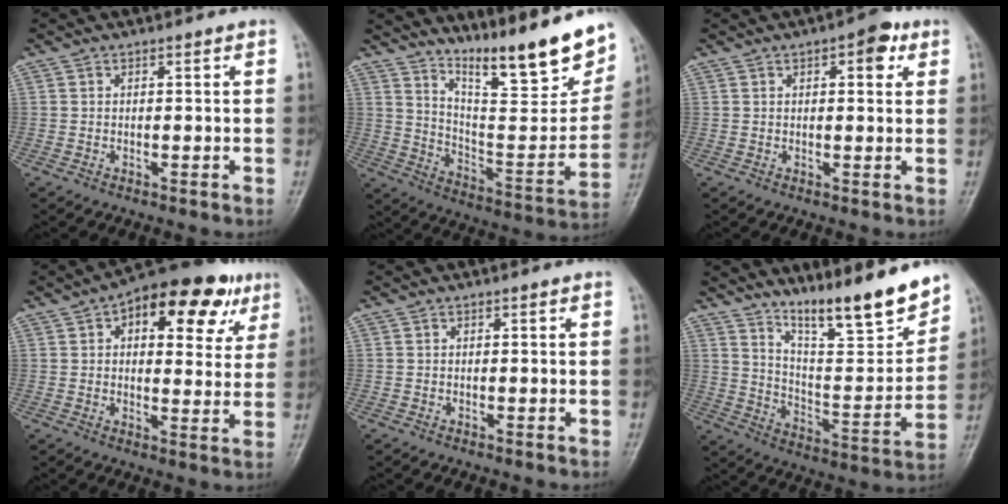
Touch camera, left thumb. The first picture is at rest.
{"total": 21.9, "force": [15.9, 4.1, 14.4], "torque": [-0.185, -0.099, 0.257]}
{"total": 5.1, "force": [2.3, 2.3, 4.0], "torque": [-0.035, -0.002, 0.022]}
{"total": 17.9, "force": [7.9, 9.0, 13.3], "torque": [-0.137, -0.001, 0.101]}
{"total": 0.0}
{"total": 17.2, "force": [13.4, 2.9, 10.4], "torque": [-0.129, -0.088, 0.229]}